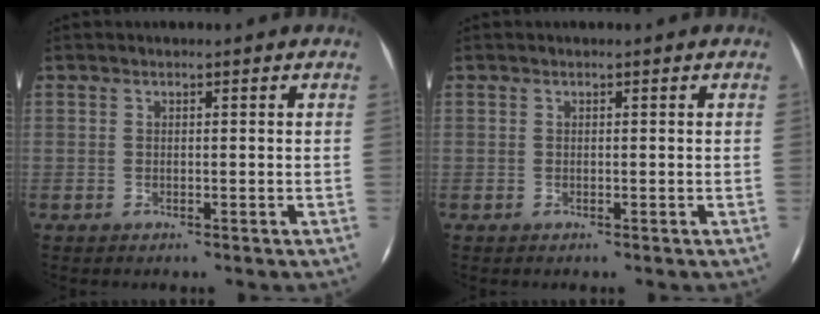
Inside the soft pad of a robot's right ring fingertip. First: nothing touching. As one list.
[{"total": 0.0}]